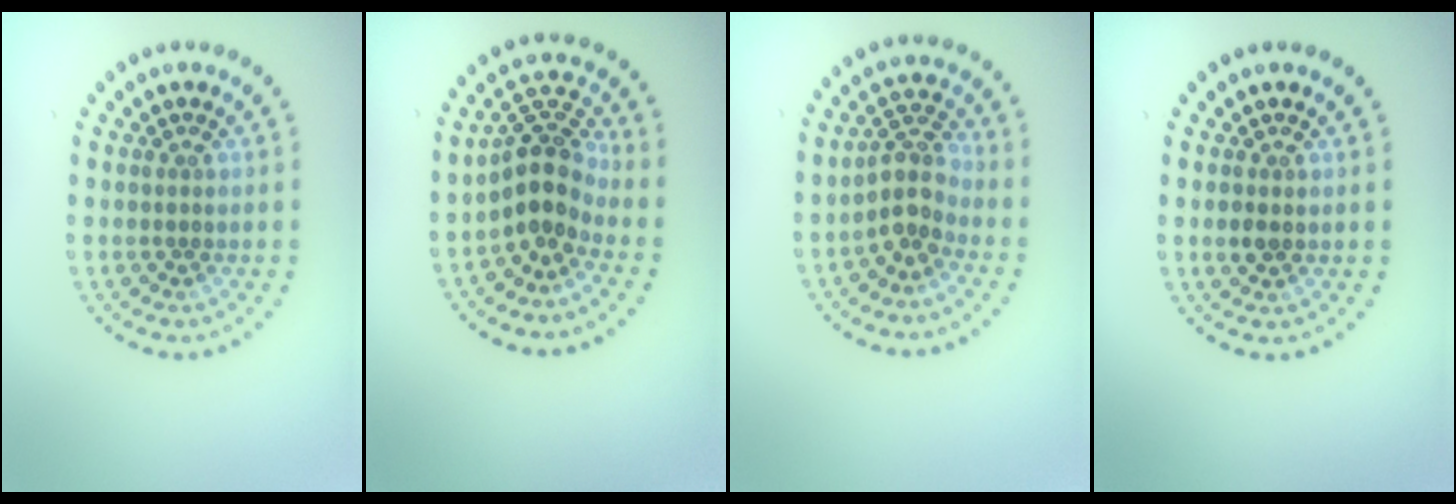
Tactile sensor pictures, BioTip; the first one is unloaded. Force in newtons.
{"total": 3.9, "press": 3.0, "slide": 2.4}
{"total": 2.9, "press": 2.3, "slide": 1.8}
{"total": 1.2, "press": 1.1, "slide": 0.3}